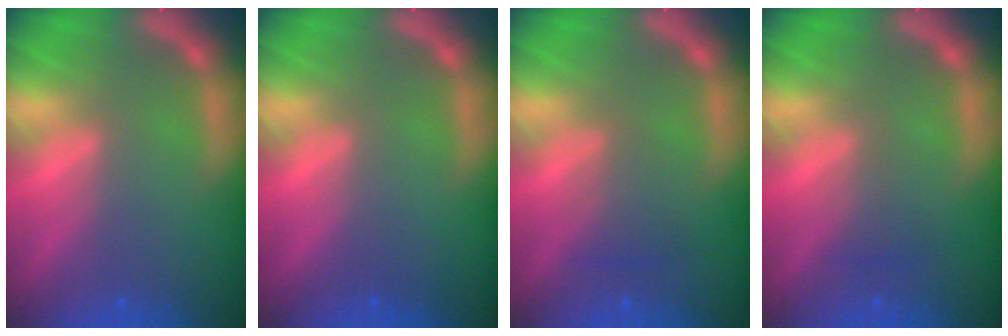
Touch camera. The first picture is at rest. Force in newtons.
{"total": 0.0}
{"total": 2.0}
{"total": 1.5}